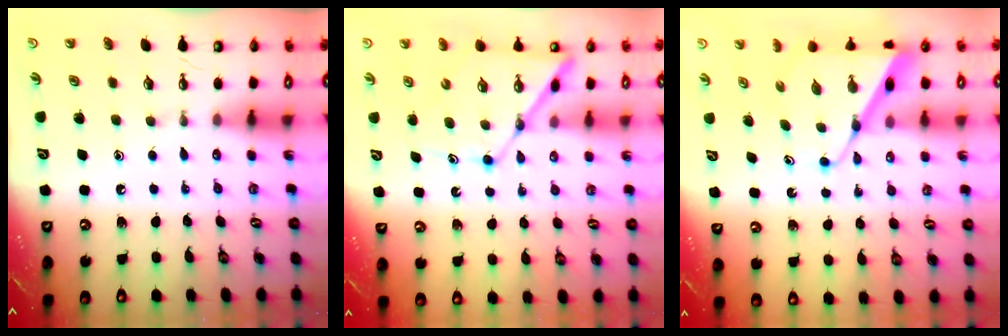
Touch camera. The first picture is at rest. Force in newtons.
{"total": 11.2, "press": 11.1, "slide": 1.0}
{"total": 9.7, "press": 9.7, "slide": 0.8}